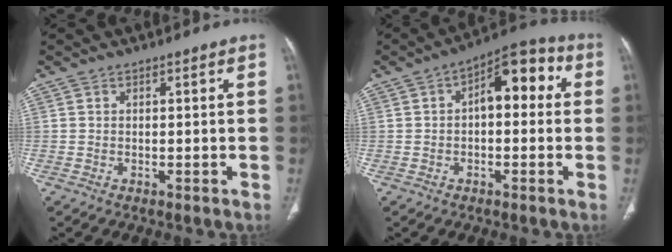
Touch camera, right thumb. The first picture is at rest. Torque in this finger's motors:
{"motor_torque": [0.72, 2.65, 1.25, -0.15, 0.09]}